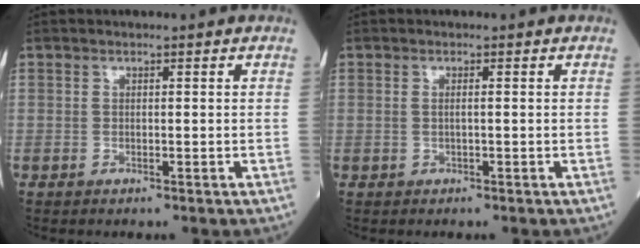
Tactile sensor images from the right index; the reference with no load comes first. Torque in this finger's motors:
{"motor_torque": [0.01, -0.02, -0.06, 0.00]}